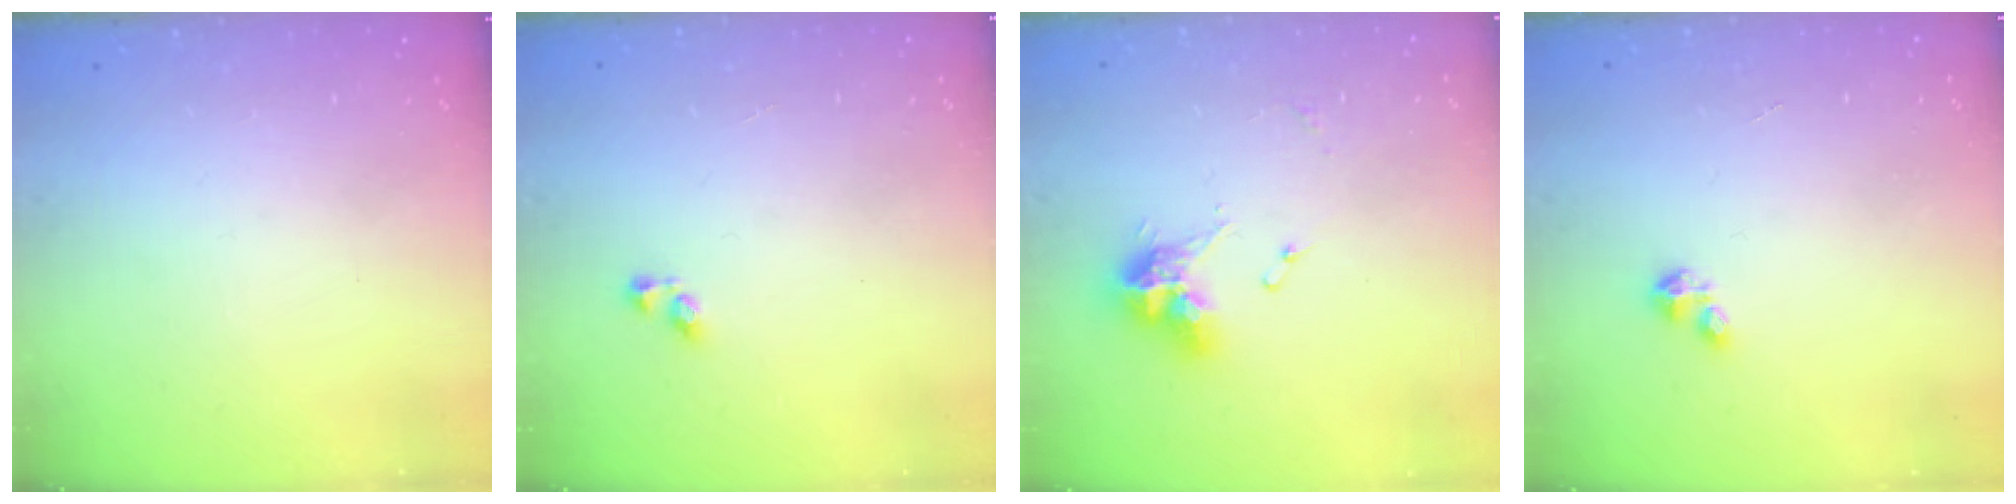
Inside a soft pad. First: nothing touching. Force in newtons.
{"total": 3.4, "press": 3.4, "slide": 0.5}
{"total": 9.8, "press": 9.7, "slide": 1.0}
{"total": 1.7, "press": 1.6, "slide": 0.3}